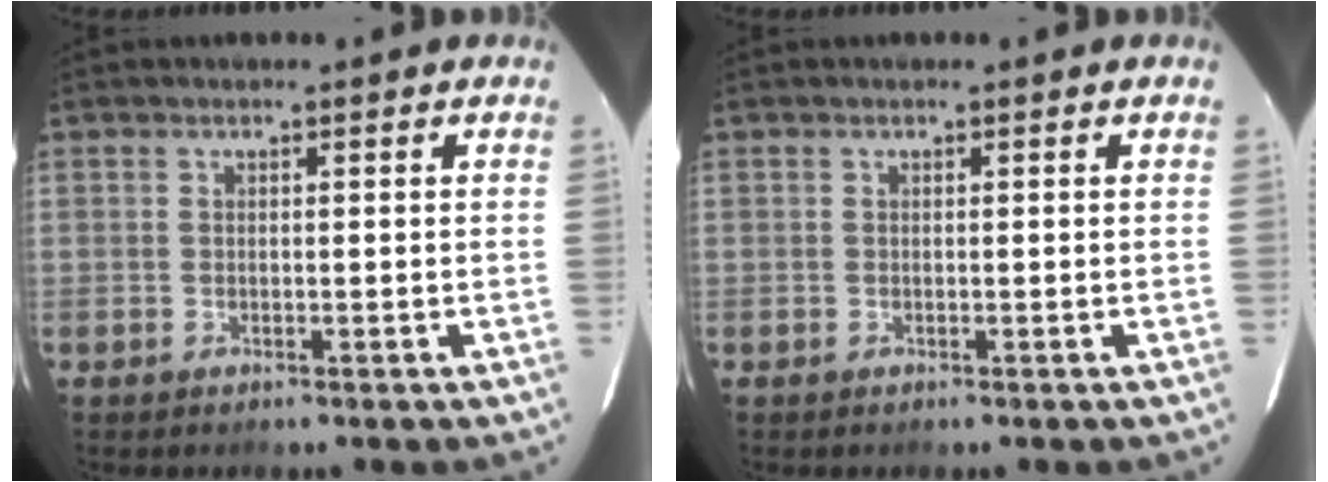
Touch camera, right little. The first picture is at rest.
{"total": 0.0}